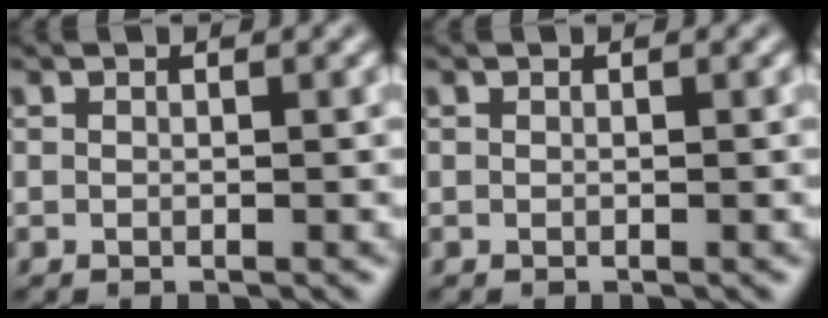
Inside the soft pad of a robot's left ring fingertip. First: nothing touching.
{"total": 0.0}